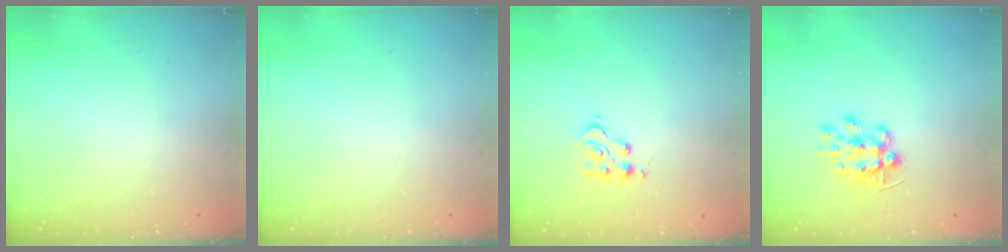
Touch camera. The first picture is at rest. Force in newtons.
{"total": 0.0}
{"total": 4.8, "press": 4.8, "slide": 0.5}
{"total": 9.4, "press": 9.4, "slide": 0.6}